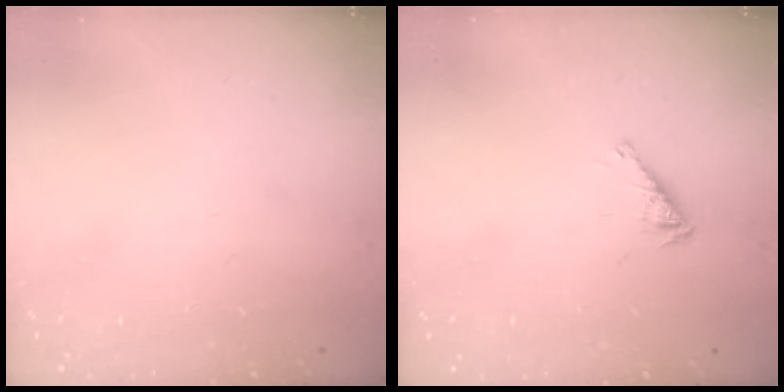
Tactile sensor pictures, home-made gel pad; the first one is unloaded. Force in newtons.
{"total": 2.9, "press": 2.8, "slide": 0.5}